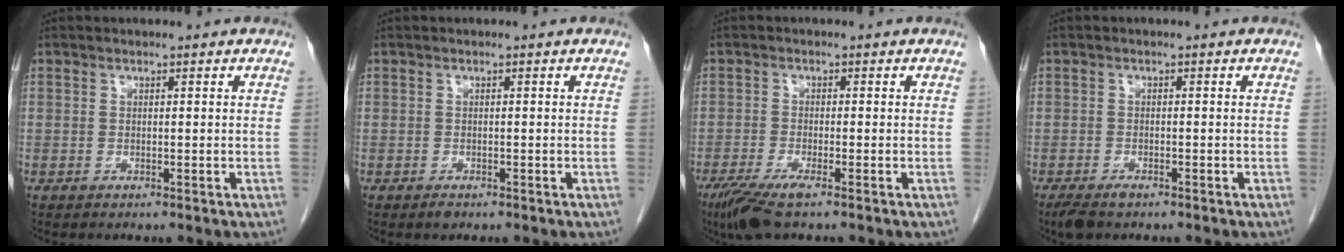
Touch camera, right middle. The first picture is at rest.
{"total": 0.8, "force": [-0.6, 0.3, 0.4], "torque": [-0.006, 0.000, -0.007]}
{"total": 5.4, "force": [-3.5, 0.6, 4.0], "torque": [-0.078, -0.016, -0.065]}
{"total": 3.0, "force": [-2.2, 1.0, 1.7], "torque": [-0.035, -0.006, -0.035]}